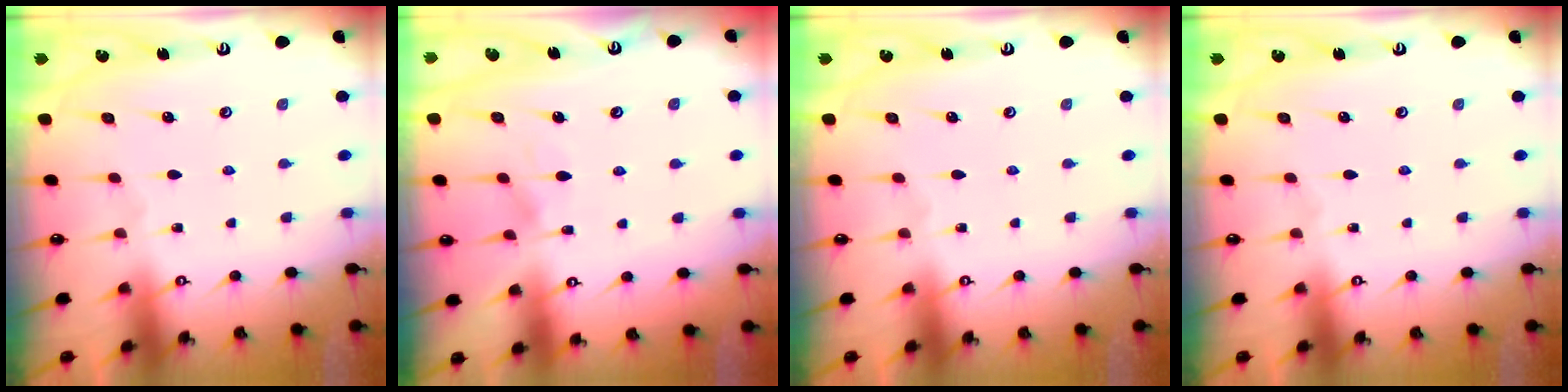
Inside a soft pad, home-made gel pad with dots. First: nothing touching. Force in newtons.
{"total": 4.4, "press": 4.4, "slide": 0.4}
{"total": 0.0}
{"total": 0.0}